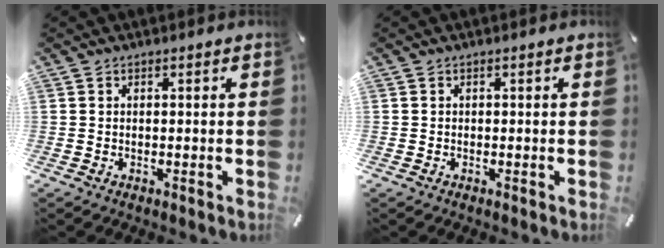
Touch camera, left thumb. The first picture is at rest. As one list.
[{"total": 0.0}]